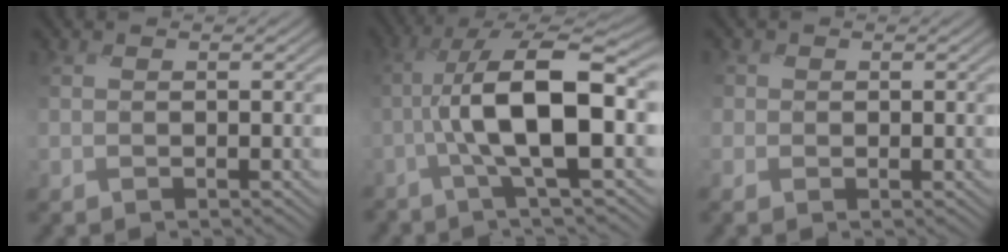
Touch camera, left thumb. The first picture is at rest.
{"total": 9.7, "force": [-1.1, 2.1, 9.4], "torque": [-0.169, 0.015, -0.032]}
{"total": 1.1, "force": [0.1, 0.7, -0.8], "torque": [0.017, -0.004, -0.003]}